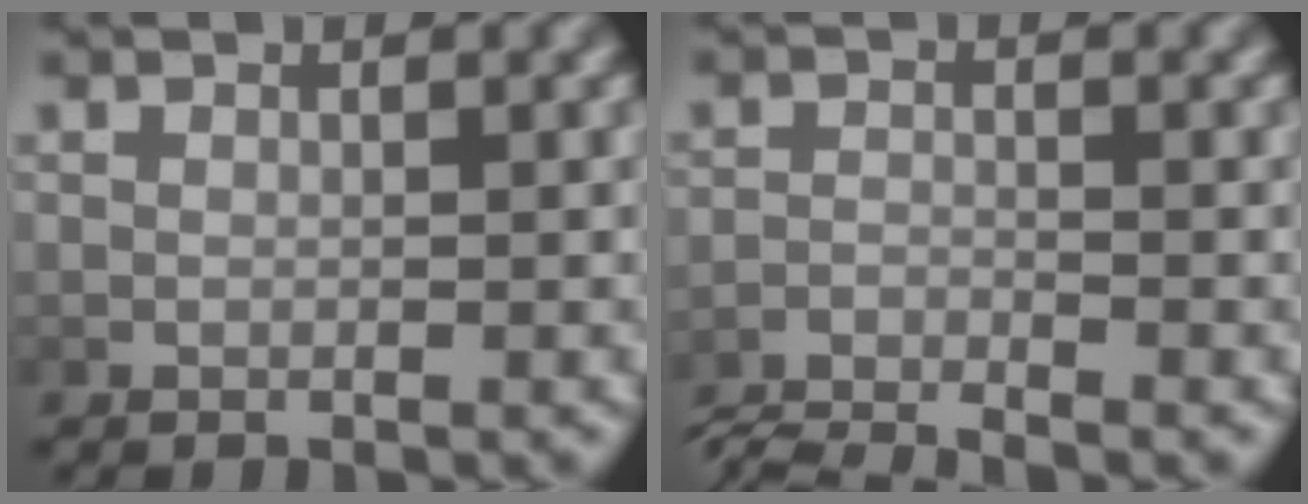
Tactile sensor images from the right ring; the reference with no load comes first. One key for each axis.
{"total": 4.9, "fx": -4.7, "fy": 1.0, "fz": 0.9, "tx": -0.015, "ty": -0.017, "tz": -0.075}